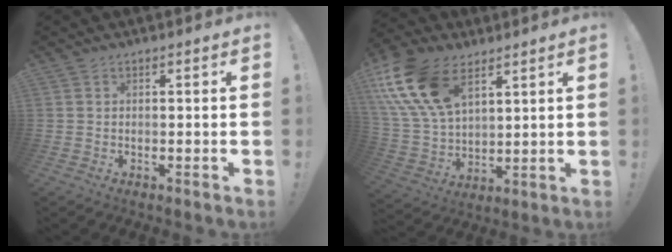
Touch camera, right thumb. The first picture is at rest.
{"total": 19.7, "force": [10.3, 11.5, 12.3], "torque": [-0.258, -0.047, 0.190]}